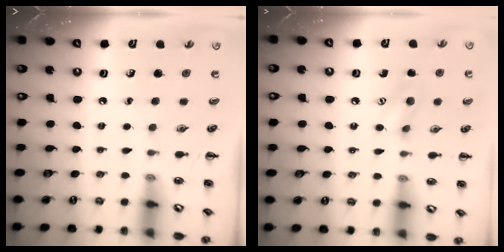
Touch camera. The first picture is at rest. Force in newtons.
{"total": 8.1, "press": 8.0, "slide": 1.5}